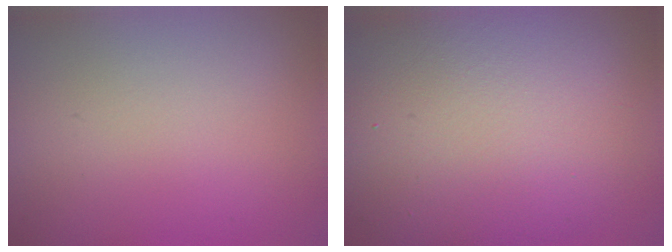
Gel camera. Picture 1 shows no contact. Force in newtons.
{"total": 11.7, "press": 11.7, "slide": 0.8}